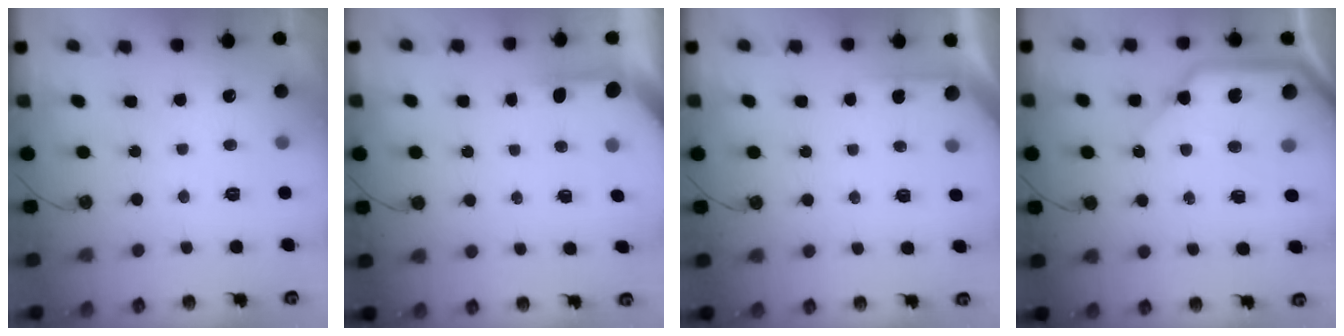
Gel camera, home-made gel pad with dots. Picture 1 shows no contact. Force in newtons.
{"total": 3.8, "press": 3.8, "slide": 0.5}
{"total": 2.9, "press": 2.9, "slide": 0.2}
{"total": 15.8, "press": 15.7, "slide": 2.0}